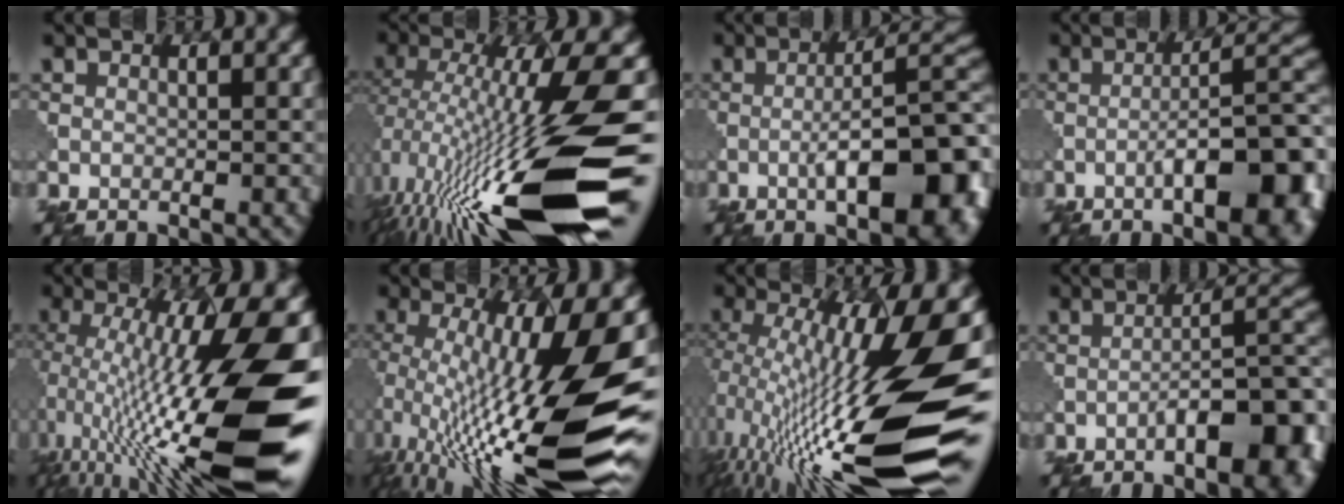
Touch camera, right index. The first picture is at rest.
{"total": 16.7, "force": [-4.5, 3.4, 15.7], "torque": [-0.289, -0.003, -0.067]}
{"total": 13.2, "force": [-2.9, 4.4, 12.1], "torque": [-0.151, 0.011, -0.040]}
{"total": 11.7, "force": [-3.7, 3.6, 10.6], "torque": [-0.139, 0.013, -0.046]}
{"total": 19.4, "force": [-2.9, 5.3, 18.4], "torque": [-0.304, 0.012, -0.056]}
{"total": 18.3, "force": [-2.6, 4.1, 17.7], "torque": [-0.302, -0.001, -0.046]}
{"total": 18.7, "force": [-1.6, 4.3, 18.1], "torque": [-0.306, 0.010, -0.034]}
{"total": 10.7, "force": [-4.3, 3.7, 9.1], "torque": [-0.111, 0.015, -0.053]}